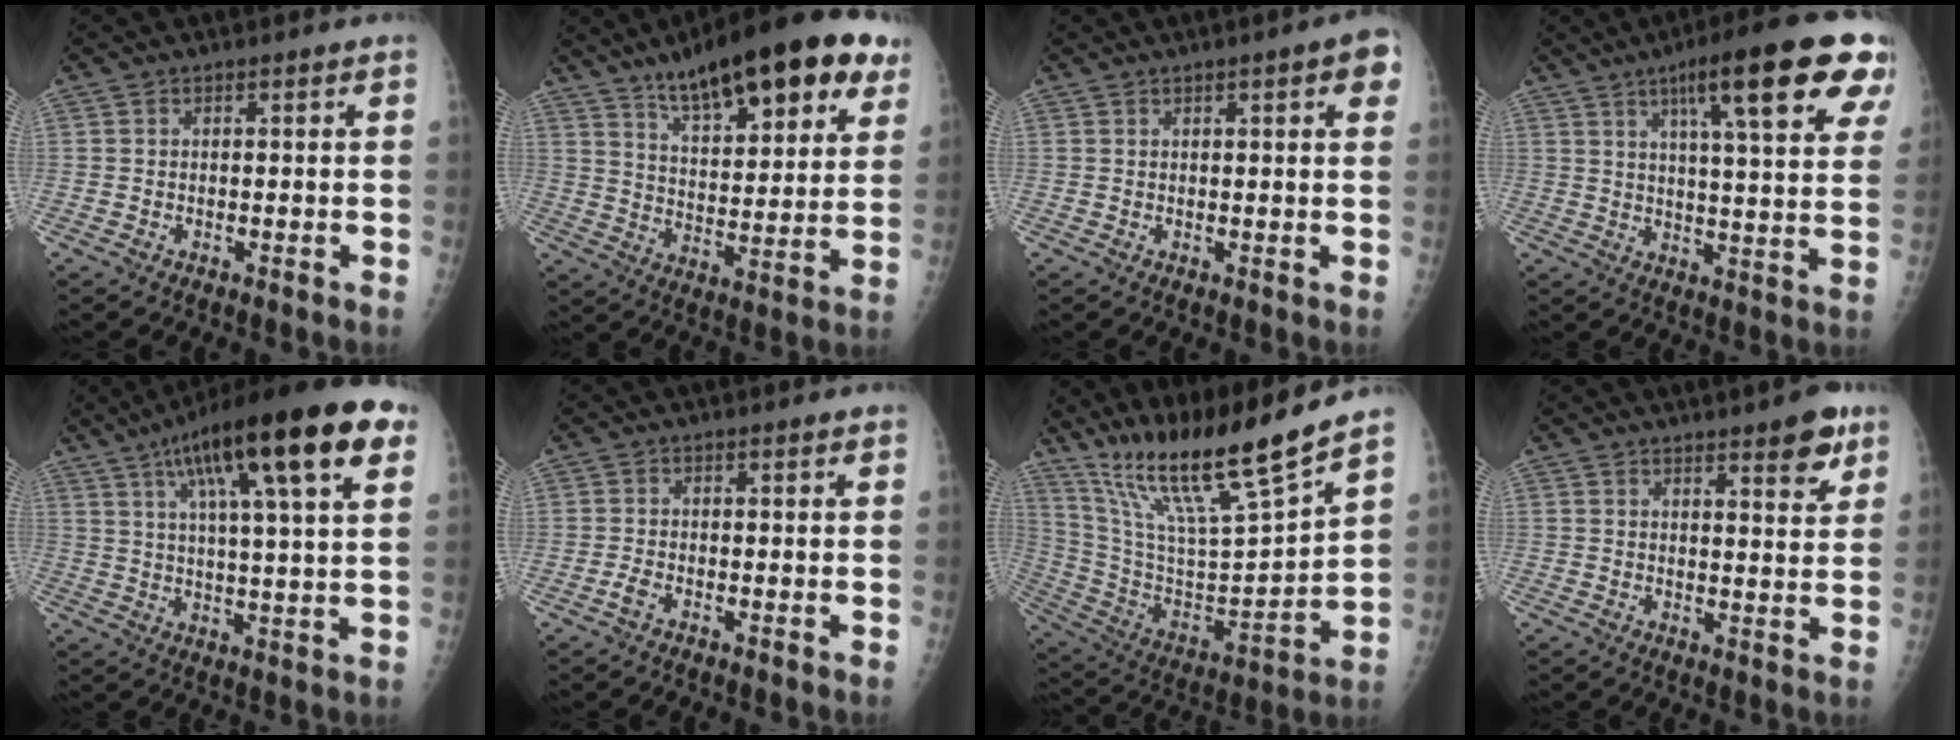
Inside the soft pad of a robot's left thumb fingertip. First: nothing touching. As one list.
[{"total": 23.5, "force": [14.0, 7.6, 17.2], "torque": [-0.220, -0.035, 0.212]}, {"total": 5.3, "force": [2.2, 1.2, 4.6], "torque": [-0.047, -0.001, 0.023]}, {"total": 20.9, "force": [10.9, 3.9, 17.3], "torque": [-0.228, -0.018, 0.150]}, {"total": 23.0, "force": [10.9, 5.0, 19.7], "torque": [-0.298, 0.004, 0.164]}, {"total": 1.4, "force": [-0.8, 0.5, 1.1], "torque": [-0.028, 0.003, -0.018]}, {"total": 21.3, "force": [17.0, 0.8, 12.8], "torque": [-0.207, -0.081, 0.319]}, {"total": 6.8, "force": [4.3, 1.9, 5.0], "torque": [-0.052, -0.023, 0.054]}]